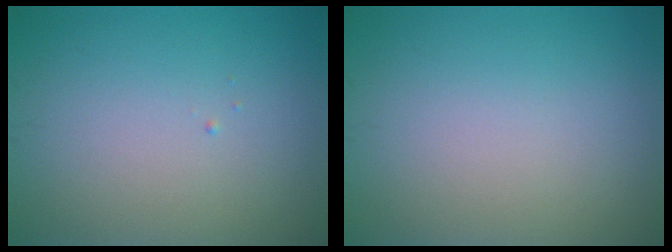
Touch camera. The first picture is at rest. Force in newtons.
{"total": 0.0}